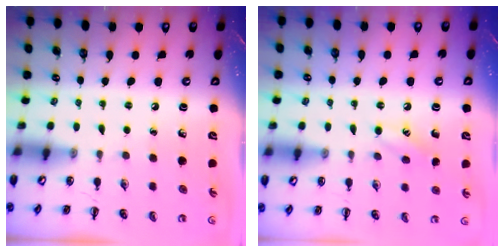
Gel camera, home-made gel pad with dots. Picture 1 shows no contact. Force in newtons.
{"total": 6.8, "press": 6.6, "slide": 2.0}